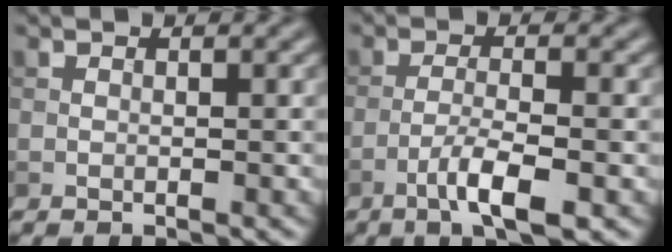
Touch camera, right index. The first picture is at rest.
{"total": 4.3, "force": [-2.1, 0.7, 3.7], "torque": [-0.069, 0.005, -0.043]}